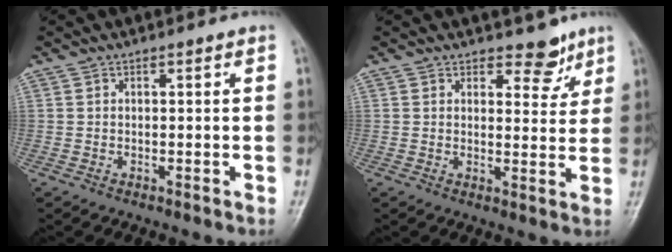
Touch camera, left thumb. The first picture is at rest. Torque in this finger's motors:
{"motor_torque": [0.01, 0.01, -0.24, -0.29, 0.03]}